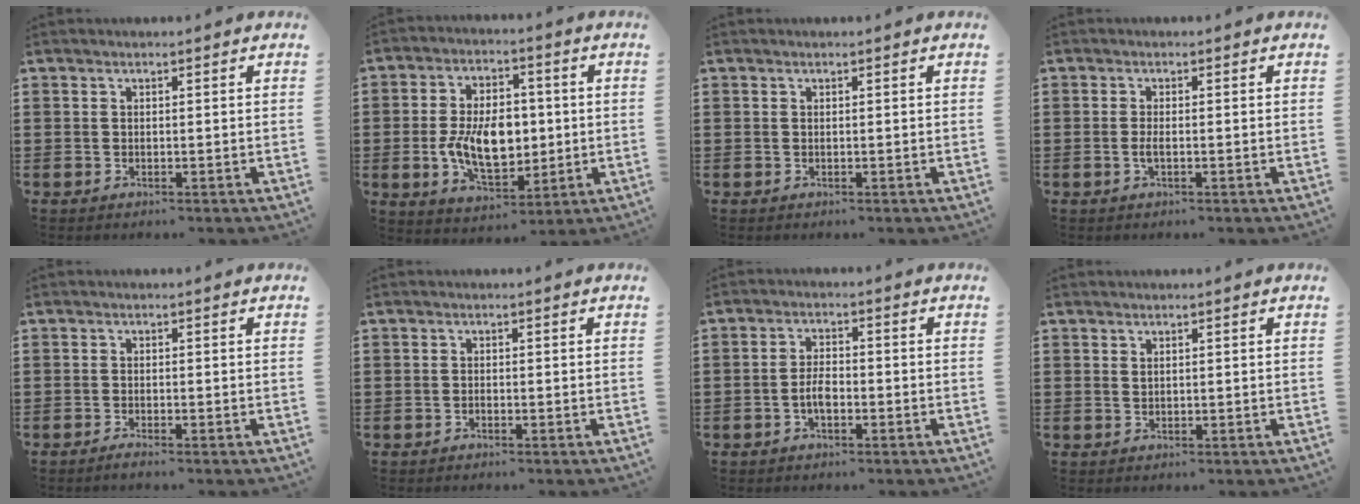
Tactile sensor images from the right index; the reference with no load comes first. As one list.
[{"total": 10.0, "force": [-0.6, 6.2, 7.8], "torque": [-0.145, 0.001, -0.017]}, {"total": 0.0}, {"total": 1.4, "force": [-0.4, 0.4, 1.3], "torque": [-0.032, -0.002, -0.010]}, {"total": 1.0, "force": [-0.9, -0.2, 0.4], "torque": [-0.008, -0.005, -0.017]}, {"total": 0.7, "force": [-0.5, 0.5, 0.1], "torque": [-0.002, 0.003, -0.013]}, {"total": 3.4, "force": [-1.2, 1.7, 2.7], "torque": [-0.065, 0.000, -0.026]}, {"total": 0.8, "force": [0.5, 0.6, 0.3], "torque": [-0.008, 0.002, 0.011]}]